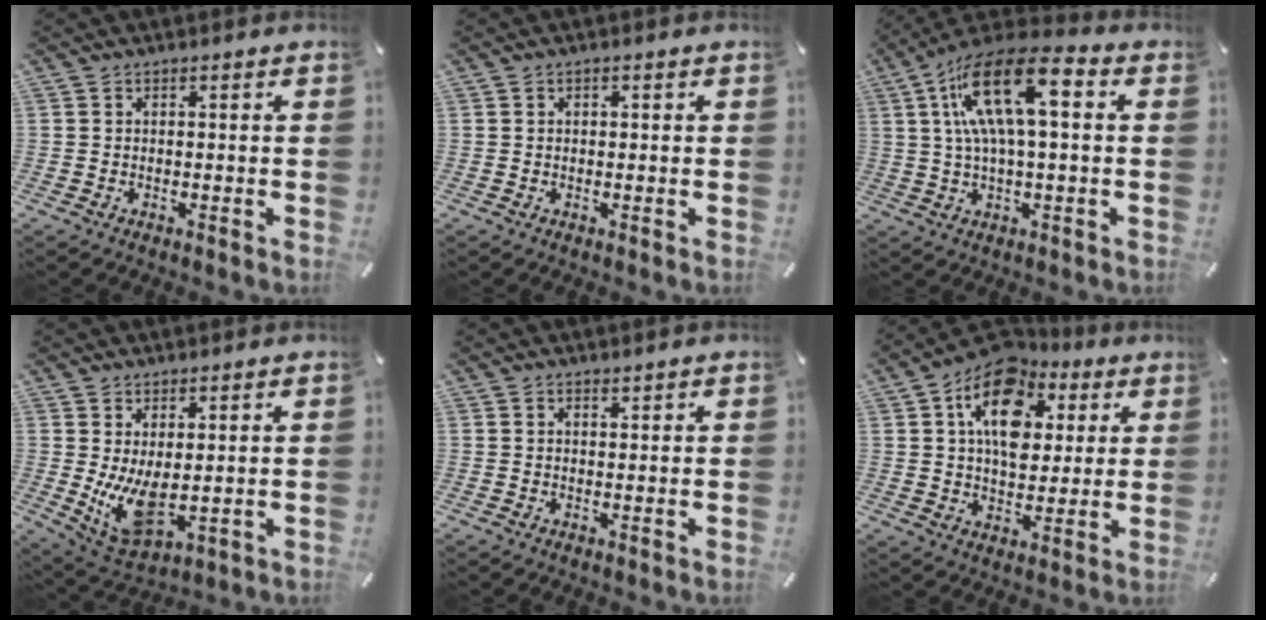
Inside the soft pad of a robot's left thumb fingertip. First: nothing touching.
{"total": 0.6, "force": [0.1, 0.5, 0.2], "torque": [-0.005, 0.004, 0.001]}
{"total": 16.3, "force": [4.2, 6.3, 14.5], "torque": [-0.289, -0.007, 0.070]}
{"total": 9.3, "force": [1.2, 4.8, 7.9], "torque": [-0.160, -0.030, 0.028]}
{"total": 0.9, "force": [0.8, 0.4, 0.2], "torque": [-0.003, -0.001, 0.016]}
{"total": 16.2, "force": [6.3, 11.3, 9.6], "torque": [-0.144, -0.024, 0.116]}